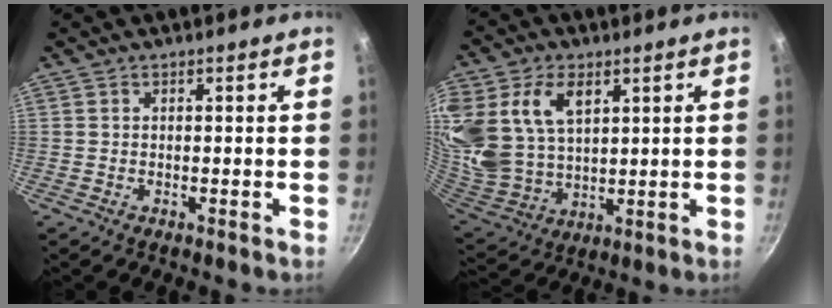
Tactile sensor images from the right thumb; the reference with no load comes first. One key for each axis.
{"total": 21.7, "fx": 8.2, "fy": 14.5, "fz": 14.0, "tx": -0.307, "ty": -0.010, "tz": 0.170}